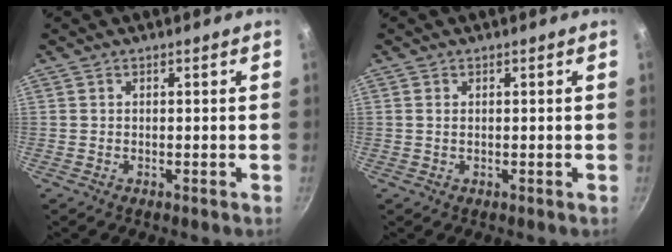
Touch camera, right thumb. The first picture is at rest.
{"total": 0.8, "force": [0.2, 0.4, 0.7], "torque": [-0.015, 0.000, 0.002]}